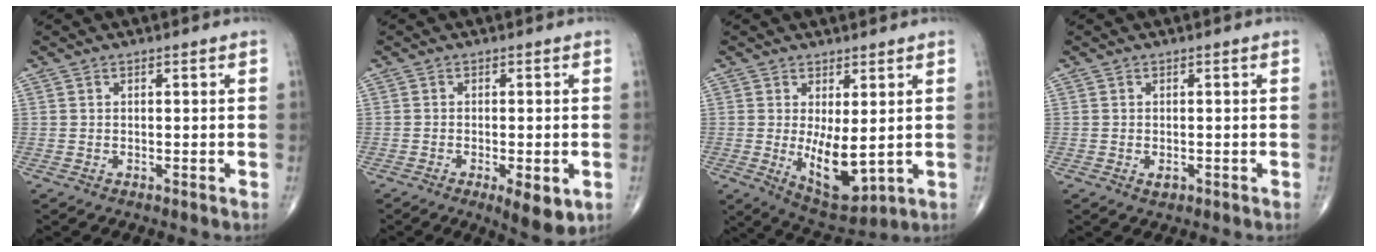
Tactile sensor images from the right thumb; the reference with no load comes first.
{"total": 6.7, "force": [-2.4, 2.3, 5.9], "torque": [-0.081, -0.010, -0.030]}
{"total": 9.3, "force": [-0.2, 3.9, 8.4], "torque": [-0.124, -0.026, 0.017]}
{"total": 1.2, "force": [-0.4, 0.7, 0.8], "torque": [-0.012, -0.001, -0.005]}